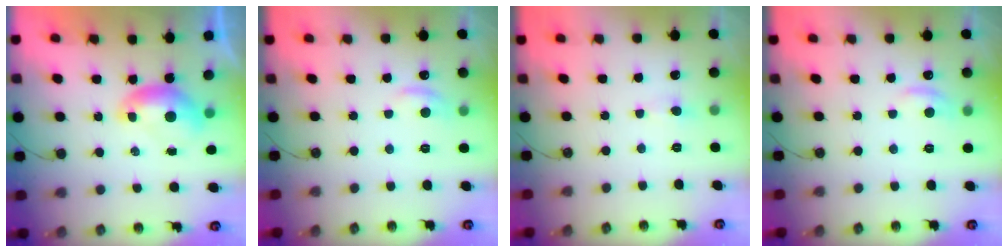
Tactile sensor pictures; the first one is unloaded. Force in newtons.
{"total": 2.6, "press": 2.5, "slide": 0.8}
{"total": 0.7, "press": 0.5, "slide": 0.5}
{"total": 2.6, "press": 2.5, "slide": 0.8}